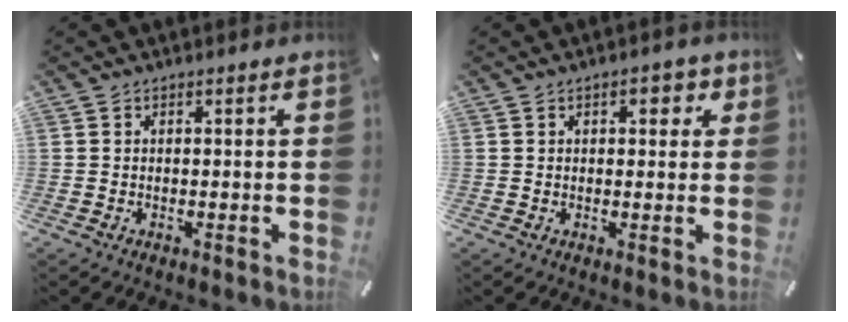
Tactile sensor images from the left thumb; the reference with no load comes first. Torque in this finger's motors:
{"motor_torque": [0.80, 0.67, 0.69, -0.21, -0.06]}